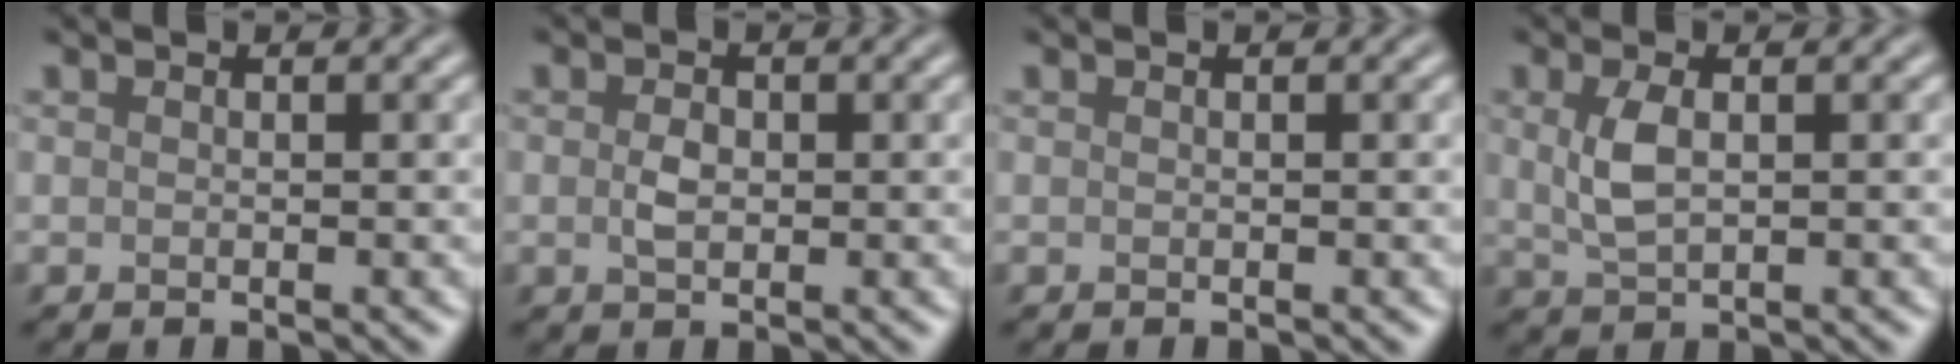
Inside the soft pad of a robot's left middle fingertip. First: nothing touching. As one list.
[{"total": 1.7, "force": [0.0, 1.1, 1.2], "torque": [-0.025, -0.001, -0.001]}, {"total": 0.0}, {"total": 2.9, "force": [0.6, 1.4, 2.5], "torque": [-0.062, 0.000, 0.014]}]